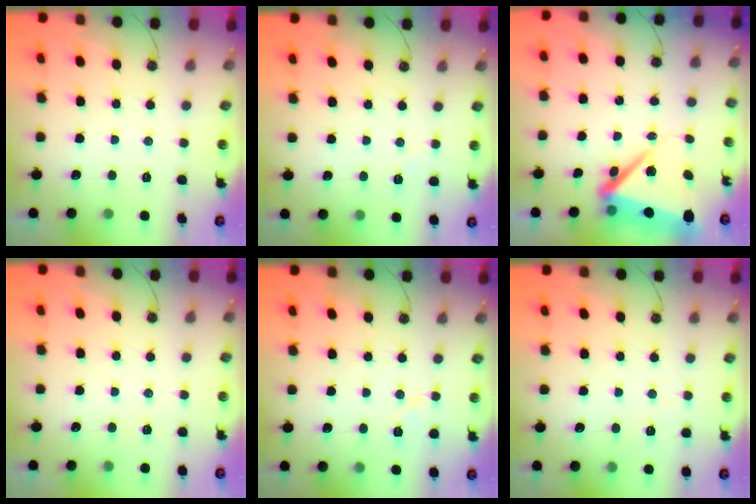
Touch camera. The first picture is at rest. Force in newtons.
{"total": 3.8, "press": 3.3, "slide": 1.9}
{"total": 10.1, "press": 10.0, "slide": 1.0}
{"total": 2.4, "press": 2.4, "slide": 0.4}
{"total": 5.9, "press": 4.7, "slide": 3.5}
{"total": 2.6, "press": 2.3, "slide": 1.2}